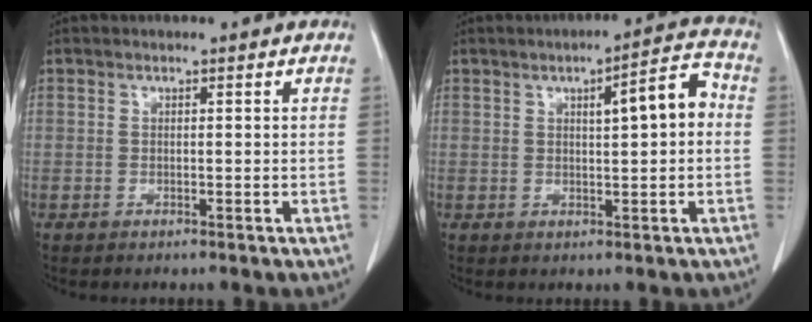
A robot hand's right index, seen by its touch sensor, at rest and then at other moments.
{"total": 6.6, "force": [0.9, 1.2, 6.5], "torque": [-0.092, 0.020, 0.011]}